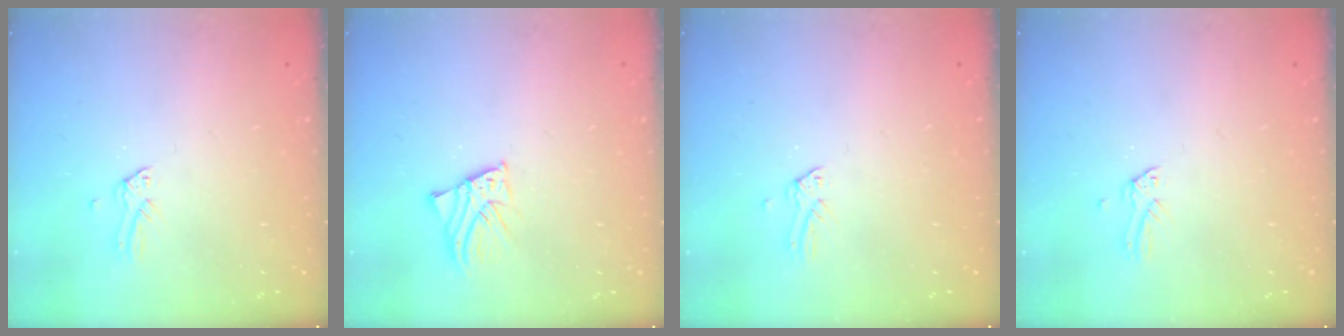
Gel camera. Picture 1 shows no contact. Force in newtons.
{"total": 2.2, "press": 2.2, "slide": 0.1}
{"total": 0.0}
{"total": 0.0}